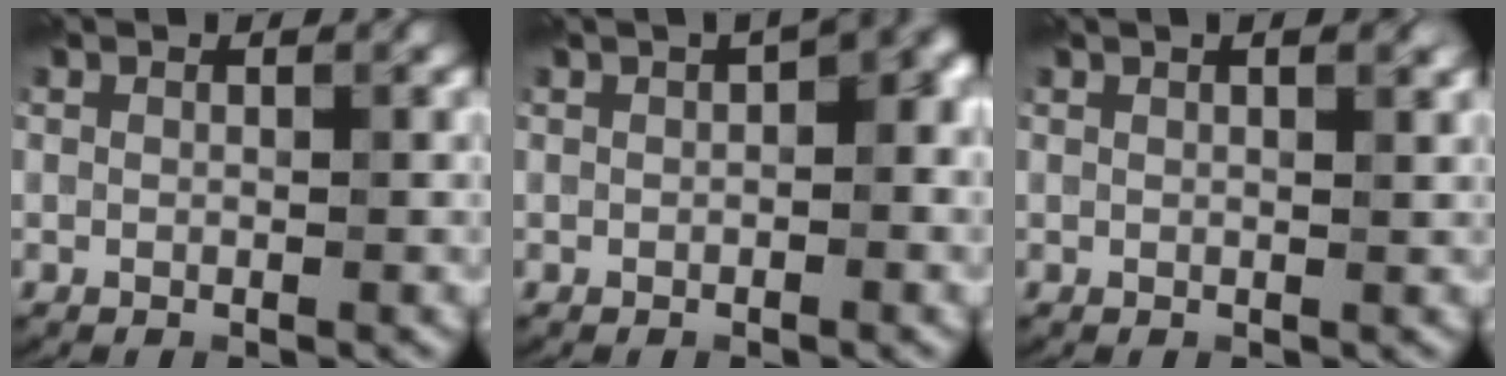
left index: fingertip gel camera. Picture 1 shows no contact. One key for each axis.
{"total": 4.5, "fx": 0.8, "fy": 2.0, "fz": 4.0, "tx": -0.033, "ty": 0.017, "tz": 0.006}
{"total": 3.0, "fx": 1.7, "fy": 1.1, "fz": 2.2, "tx": -0.008, "ty": 0.003, "tz": 0.008}